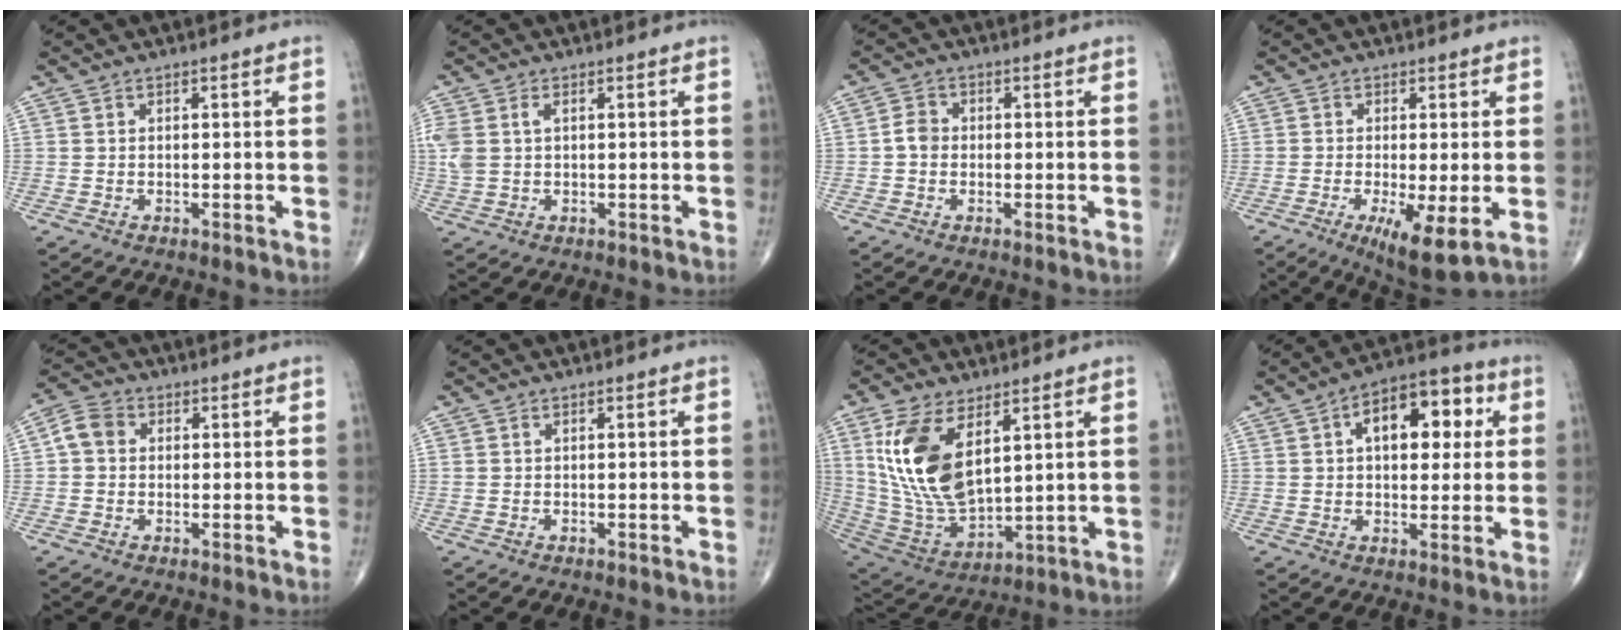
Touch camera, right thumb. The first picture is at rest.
{"total": 5.6, "force": [1.1, 3.5, 4.2], "torque": [-0.123, 0.014, 0.029]}
{"total": 2.8, "force": [-0.3, 2.3, 1.6], "torque": [-0.020, 0.009, -0.013]}
{"total": 8.3, "force": [-2.3, 2.0, 7.7], "torque": [-0.130, -0.024, -0.036]}
{"total": 4.5, "force": [0.4, 3.7, 2.5], "torque": [-0.042, 0.013, 0.001]}
{"total": 0.0}
{"total": 17.2, "force": [6.1, 8.5, 13.6], "torque": [-0.258, -0.027, 0.135]}
{"total": 13.5, "force": [3.6, 7.6, 10.6], "torque": [-0.117, 0.018, 0.048]}